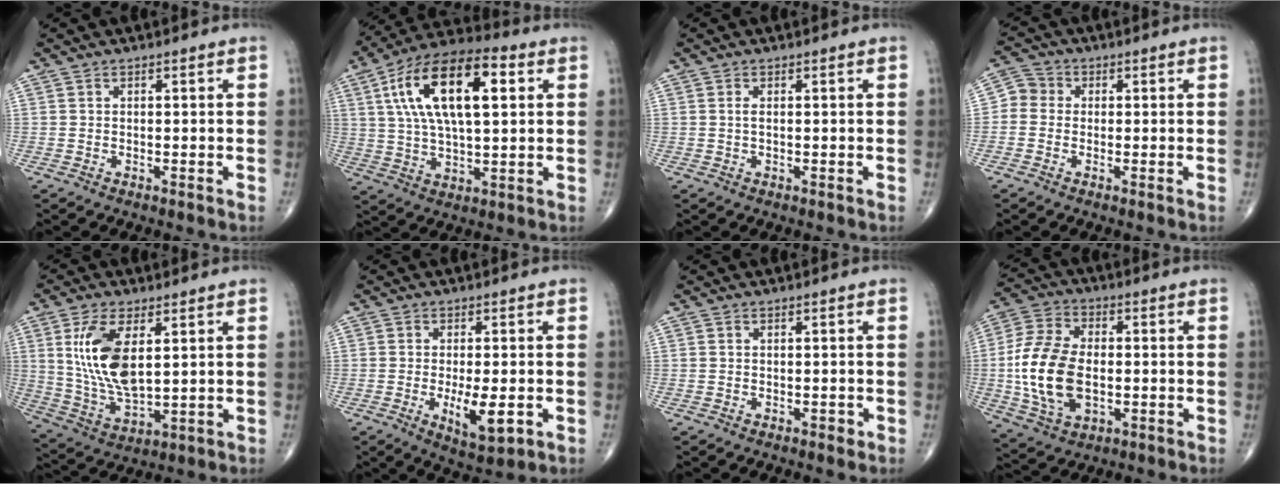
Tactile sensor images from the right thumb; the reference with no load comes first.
{"total": 19.5, "force": [5.5, 8.4, 16.8], "torque": [-0.290, 0.014, 0.086]}
{"total": 0.9, "force": [0.1, 0.3, 0.8], "torque": [-0.018, 0.001, 0.002]}
{"total": 4.2, "force": [-0.3, 3.9, 1.6], "torque": [-0.013, 0.010, -0.021]}
{"total": 13.2, "force": [3.6, 5.9, 11.3], "torque": [-0.223, -0.022, 0.079]}
{"total": 8.1, "force": [-2.0, 2.9, 7.3], "torque": [-0.115, -0.015, -0.026]}
{"total": 1.0, "force": [-0.5, 0.5, 0.7], "torque": [-0.009, -0.001, -0.009]}
{"total": 16.1, "force": [-1.5, 9.6, 12.8], "torque": [-0.258, 0.007, -0.024]}